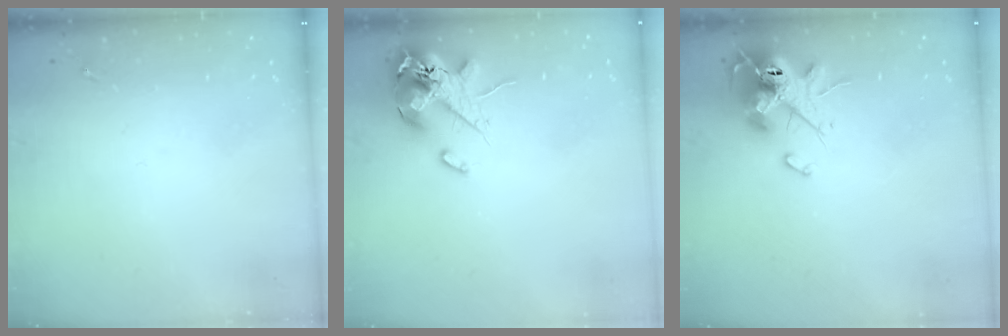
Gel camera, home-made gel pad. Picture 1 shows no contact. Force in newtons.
{"total": 13.4, "press": 13.2, "slide": 2.3}
{"total": 13.9, "press": 13.8, "slide": 1.3}